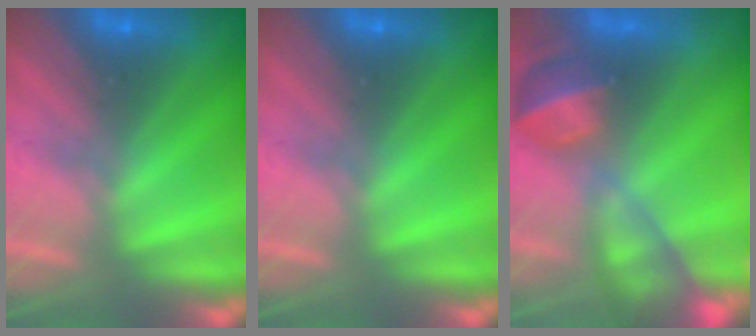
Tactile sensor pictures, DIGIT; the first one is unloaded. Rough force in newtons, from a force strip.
{"total": 0.0}
{"total": 9.3}